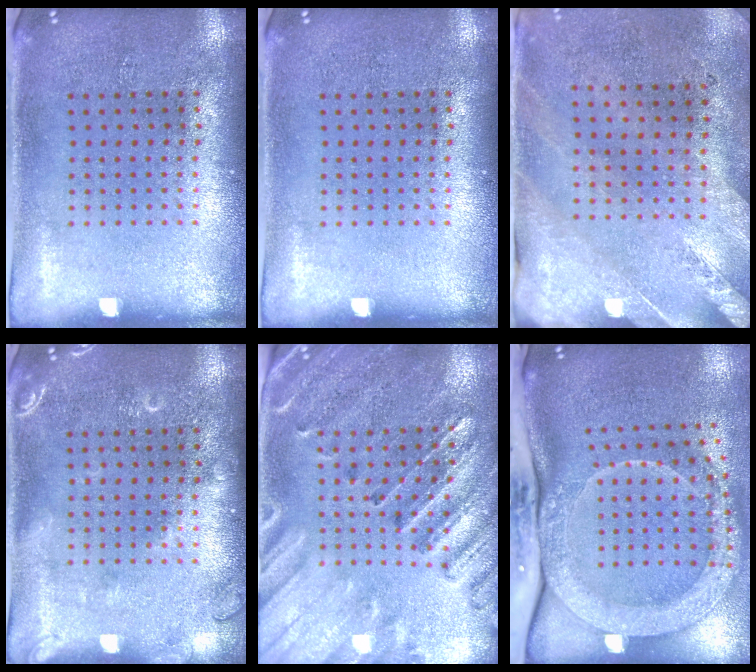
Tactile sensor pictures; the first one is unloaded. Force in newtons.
{"total": 0.0}
{"total": 2.4, "press": 2.1, "slide": 1.3}
{"total": 2.0, "press": 2.0, "slide": 0.3}
{"total": 2.9, "press": 2.7, "slide": 1.1}
{"total": 2.7, "press": 2.2, "slide": 1.6}